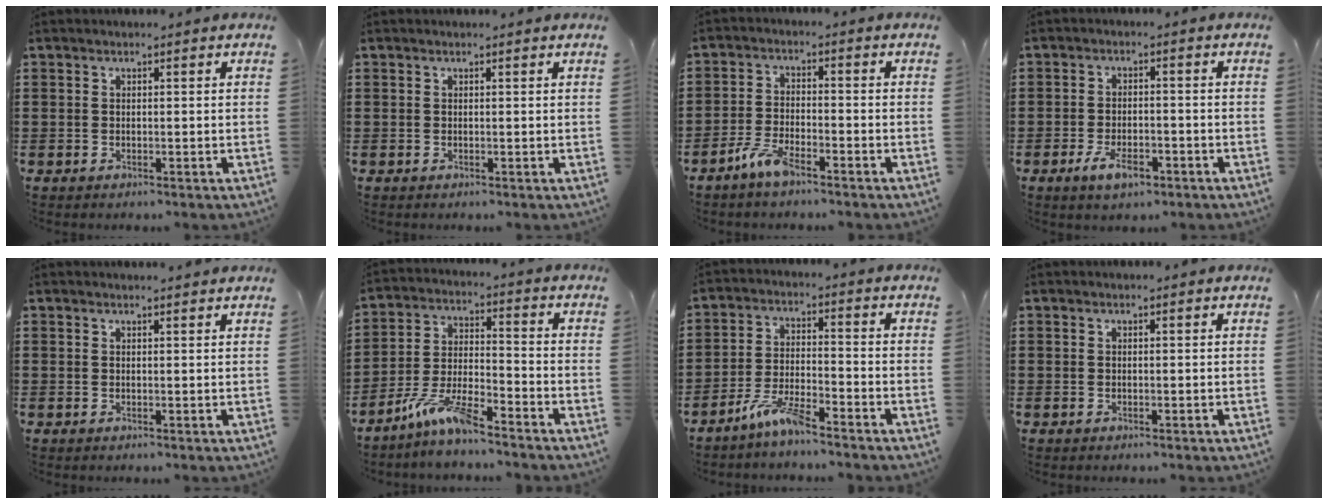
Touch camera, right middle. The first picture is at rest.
{"total": 0.0}
{"total": 4.4, "force": [-3.4, 1.0, 2.7], "torque": [-0.064, 0.002, -0.067]}
{"total": 4.5, "force": [-2.5, 1.9, 3.3], "torque": [-0.067, 0.000, -0.047]}
{"total": 0.8, "force": [0.8, -0.1, 0.2], "torque": [0.003, -0.004, 0.013]}
{"total": 8.0, "force": [-6.5, 1.0, 4.5], "torque": [-0.103, -0.004, -0.128]}
{"total": 6.2, "force": [-5.1, 0.6, 3.5], "torque": [-0.083, -0.007, -0.100]}
{"total": 0.0}